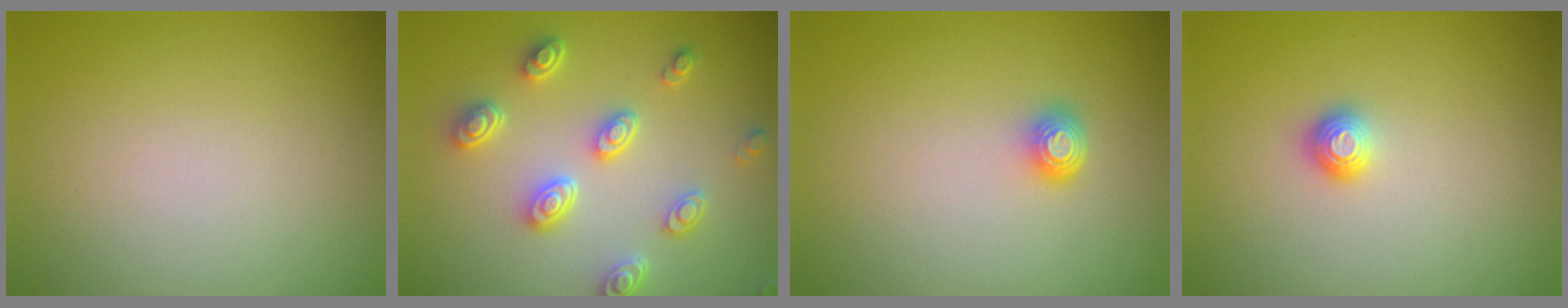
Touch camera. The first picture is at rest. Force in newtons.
{"total": 4.4, "press": 3.6, "slide": 2.6}
{"total": 1.5, "press": 1.1, "slide": 1.1}
{"total": 1.1, "press": 1.0, "slide": 0.4}